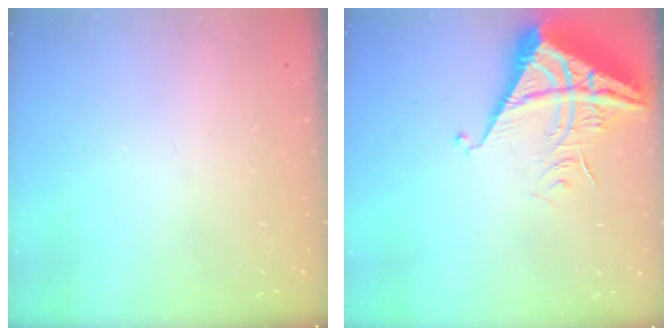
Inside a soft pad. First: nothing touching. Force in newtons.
{"total": 7.0, "press": 7.0, "slide": 0.8}